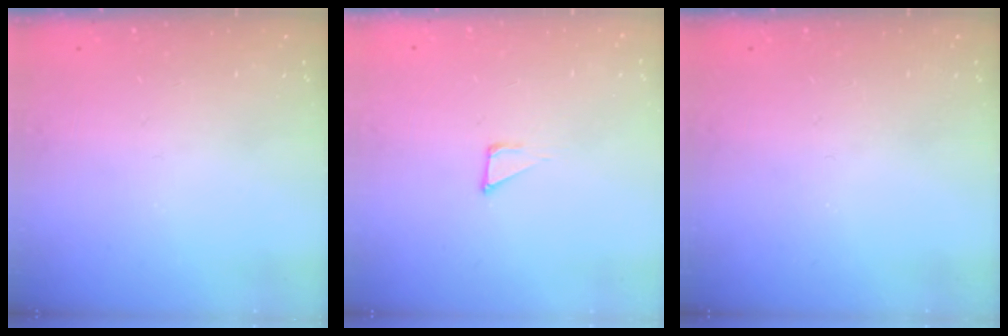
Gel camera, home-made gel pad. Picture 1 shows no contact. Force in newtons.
{"total": 2.7, "press": 2.7, "slide": 0.3}
{"total": 0.0}